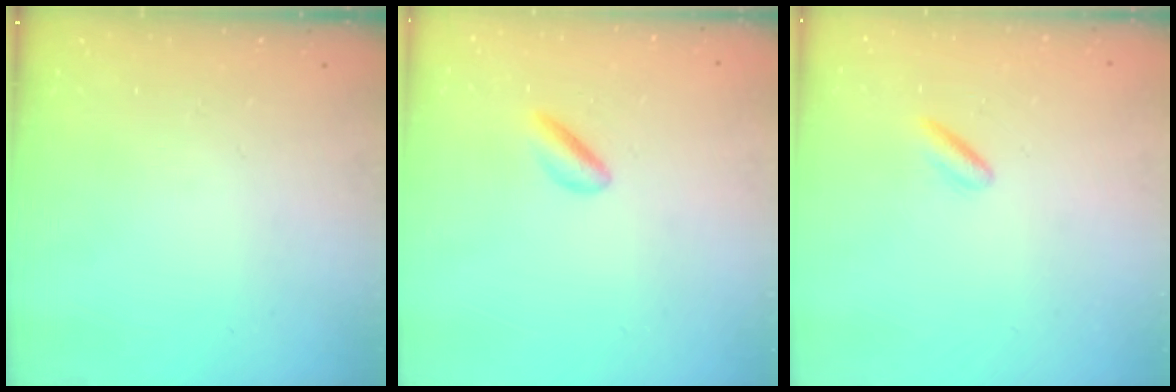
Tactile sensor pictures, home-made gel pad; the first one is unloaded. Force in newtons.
{"total": 2.6, "press": 2.3, "slide": 1.1}
{"total": 1.2, "press": 1.1, "slide": 0.5}